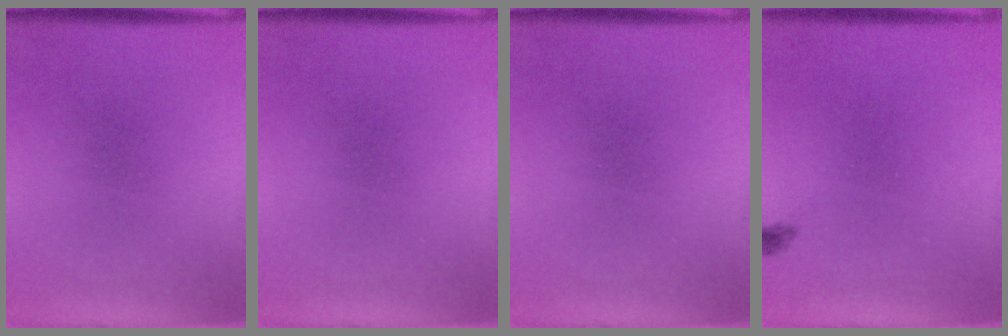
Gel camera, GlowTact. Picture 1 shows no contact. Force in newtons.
{"total": 0.0}
{"total": 0.0}
{"total": 0.7}